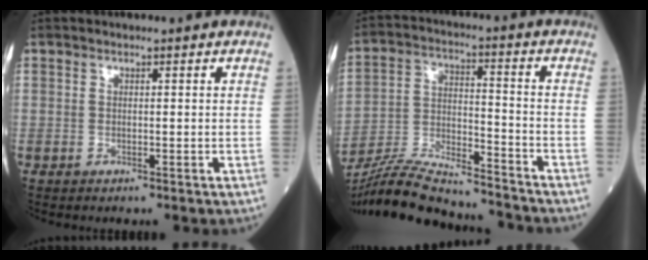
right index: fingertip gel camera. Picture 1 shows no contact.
{"total": 17.5, "force": [-16.5, 1.5, 5.6], "torque": [-0.115, 0.001, -0.278]}